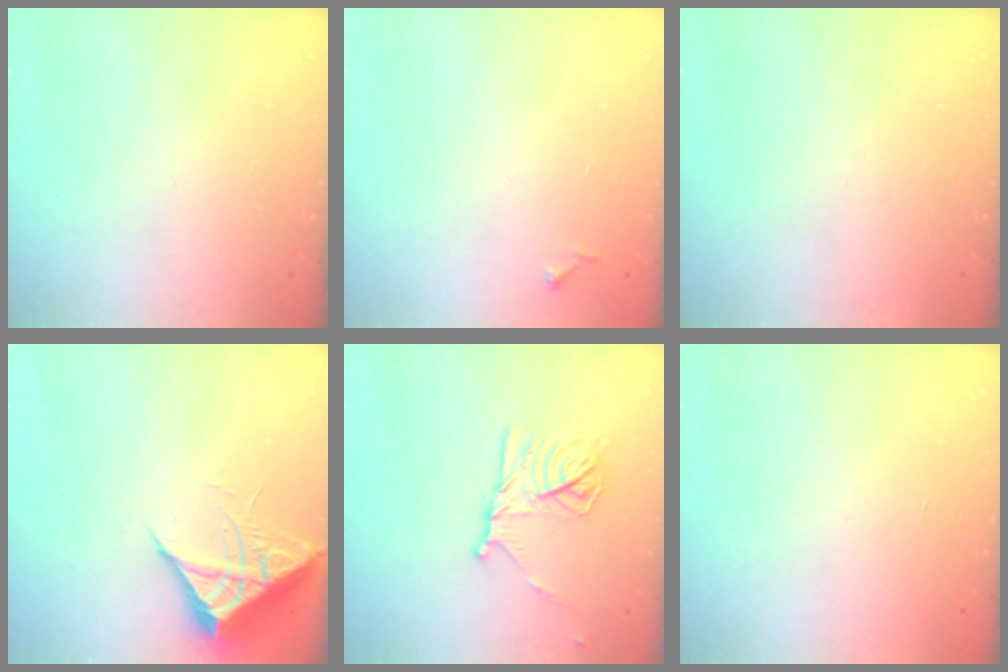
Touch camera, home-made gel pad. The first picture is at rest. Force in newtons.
{"total": 4.5, "press": 4.5, "slide": 0.6}
{"total": 1.5, "press": 1.5, "slide": 0.1}
{"total": 6.9, "press": 6.9, "slide": 0.4}
{"total": 14.9, "press": 14.9, "slide": 0.4}
{"total": 1.5, "press": 1.5, "slide": 0.1}